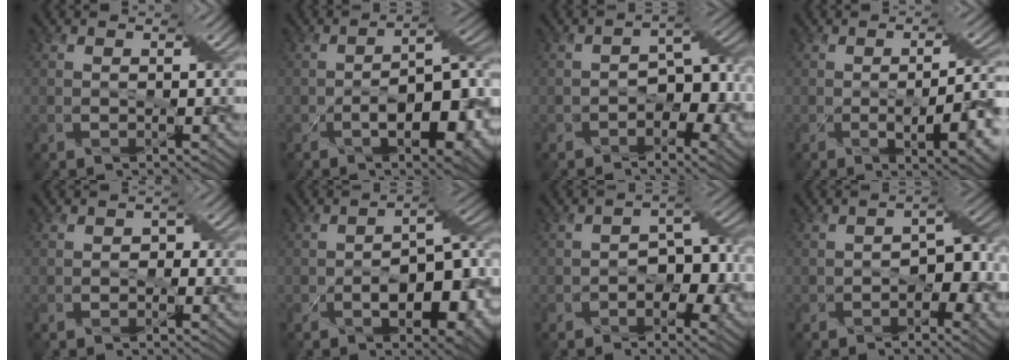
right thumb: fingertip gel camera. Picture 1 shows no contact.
{"total": 12.6, "force": [-3.9, 5.2, 10.8], "torque": [-0.157, -0.020, -0.052]}
{"total": 7.0, "force": [-2.4, 4.4, 4.9], "torque": [-0.056, -0.003, -0.042]}
{"total": 9.7, "force": [-2.1, 3.4, 8.8], "torque": [-0.117, -0.016, -0.020]}
{"total": 0.9, "force": [-0.3, 0.8, 0.2], "torque": [-0.004, -0.001, -0.008]}
{"total": 11.8, "force": [-3.5, 5.8, 9.7], "torque": [-0.135, -0.022, -0.045]}
{"total": 6.4, "force": [-2.2, 4.0, 4.4], "torque": [-0.050, 0.000, -0.041]}
{"total": 8.0, "force": [-2.3, 4.5, 6.2], "torque": [-0.071, -0.009, -0.030]}